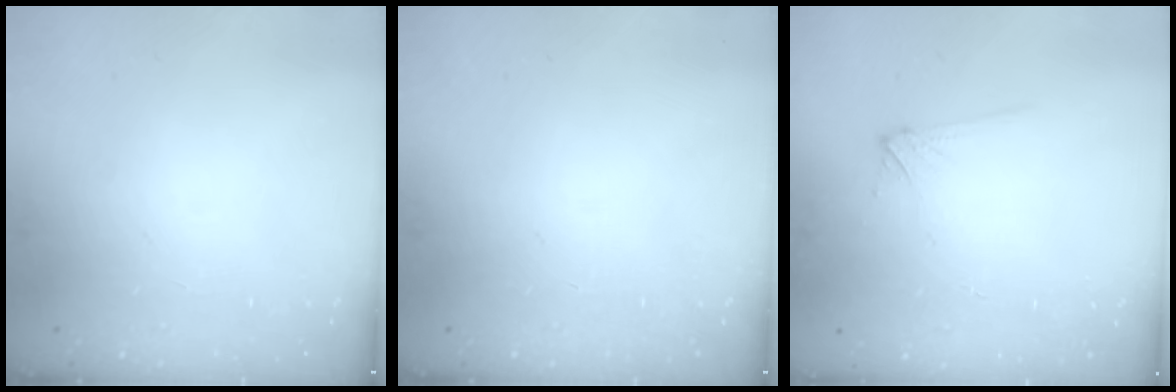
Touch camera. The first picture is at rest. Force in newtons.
{"total": 0.0}
{"total": 4.5, "press": 4.5, "slide": 0.4}